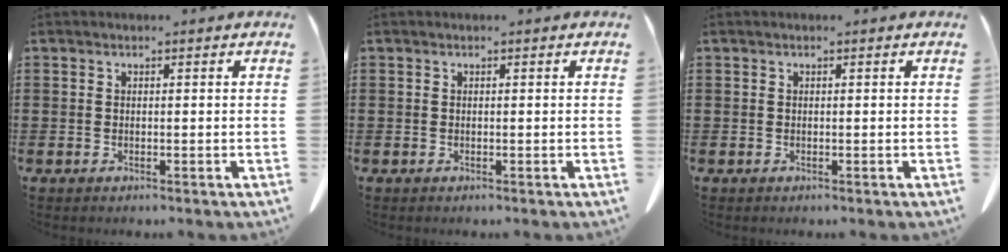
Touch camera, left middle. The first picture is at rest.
{"total": 0.0}
{"total": 0.0}